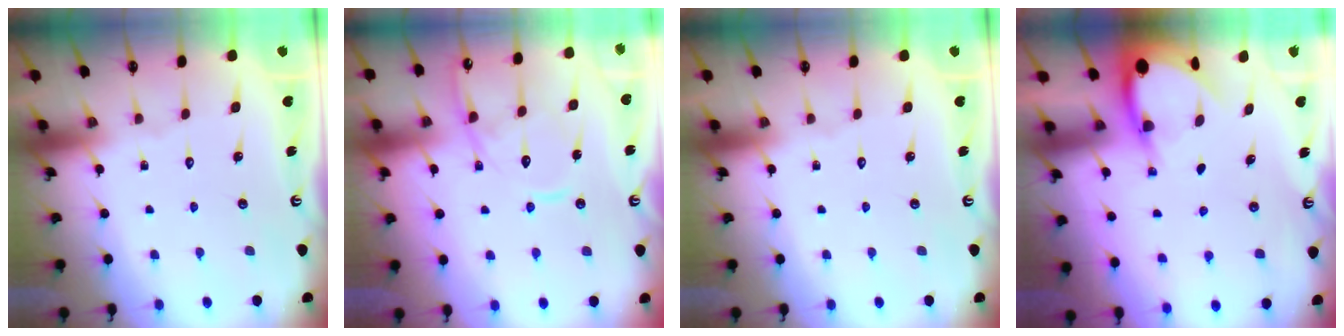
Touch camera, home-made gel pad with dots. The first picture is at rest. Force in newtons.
{"total": 14.1, "press": 14.0, "slide": 1.4}
{"total": 0.0}
{"total": 4.0, "press": 4.0, "slide": 0.4}